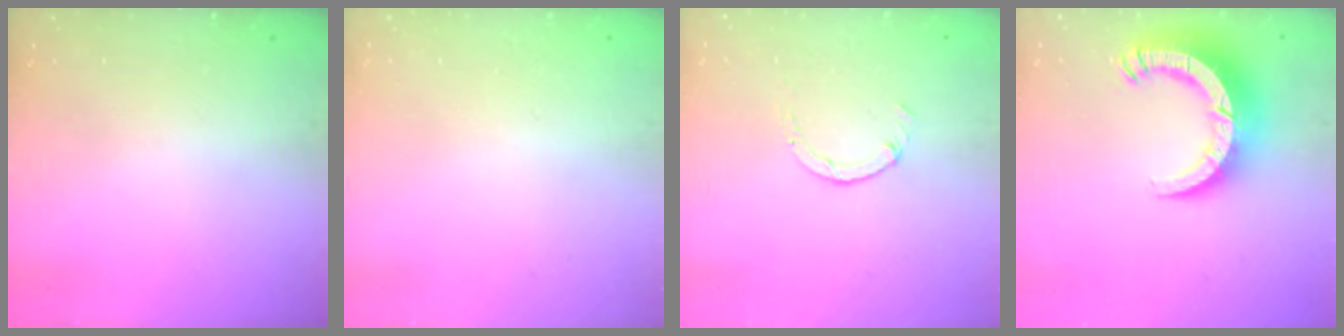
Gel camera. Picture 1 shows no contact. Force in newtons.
{"total": 2.7, "press": 2.7, "slide": 0.2}
{"total": 0.7, "press": 0.7, "slide": 0.2}
{"total": 13.1, "press": 13.0, "slide": 1.4}